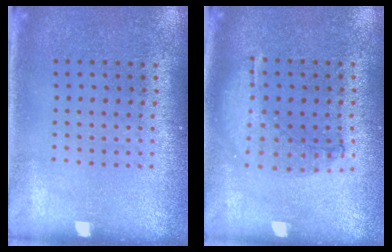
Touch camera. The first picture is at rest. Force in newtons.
{"total": 0.6, "press": 0.6, "slide": 0.2}